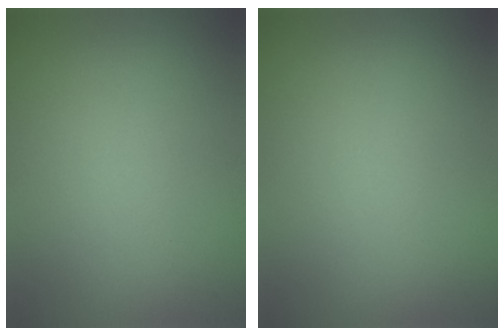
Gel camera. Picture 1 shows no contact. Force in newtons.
{"total": 0.0}